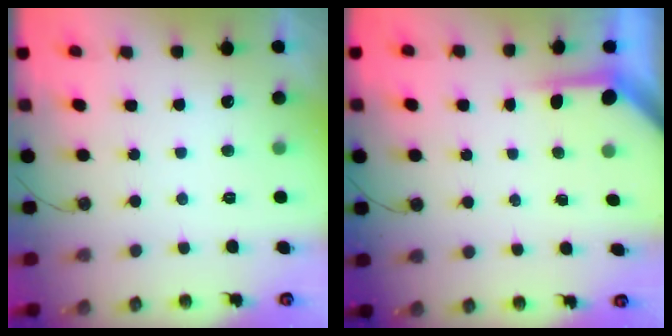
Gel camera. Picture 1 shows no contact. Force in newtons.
{"total": 3.7, "press": 3.7, "slide": 0.4}